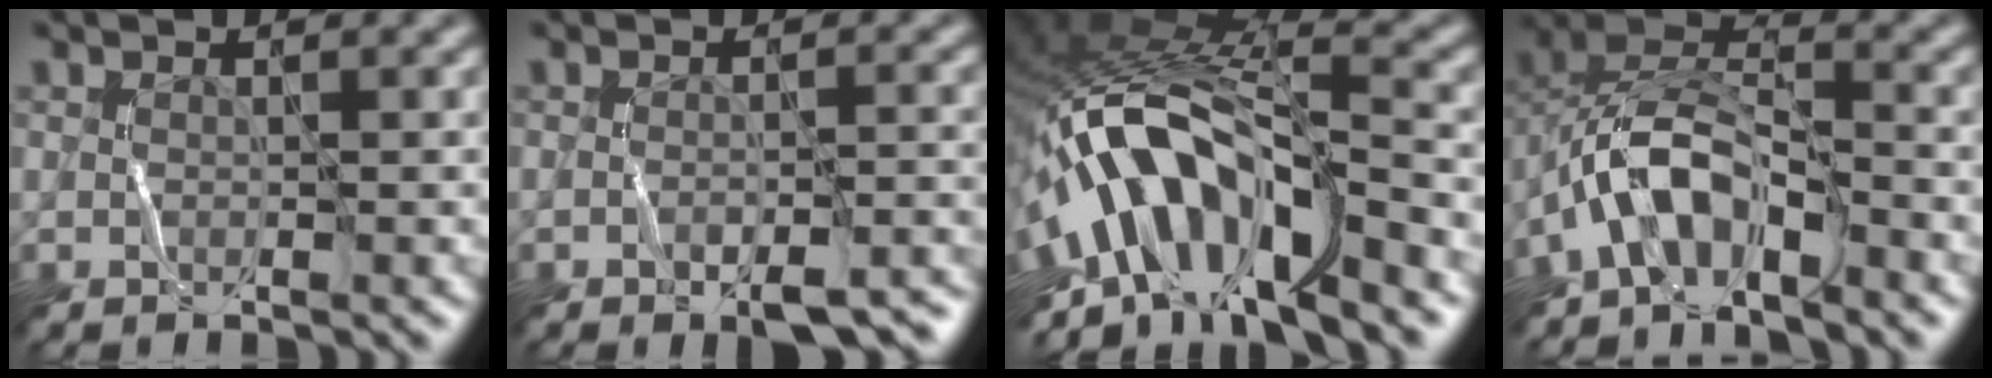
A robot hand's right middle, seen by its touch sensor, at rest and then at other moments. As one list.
[{"total": 4.1, "force": [-2.9, 1.2, 2.7], "torque": [-0.040, 0.006, -0.036]}, {"total": 10.8, "force": [-5.4, 4.4, 8.3], "torque": [-0.133, 0.032, -0.102]}, {"total": 6.3, "force": [-3.7, 2.7, 4.3], "torque": [-0.082, 0.020, -0.080]}]